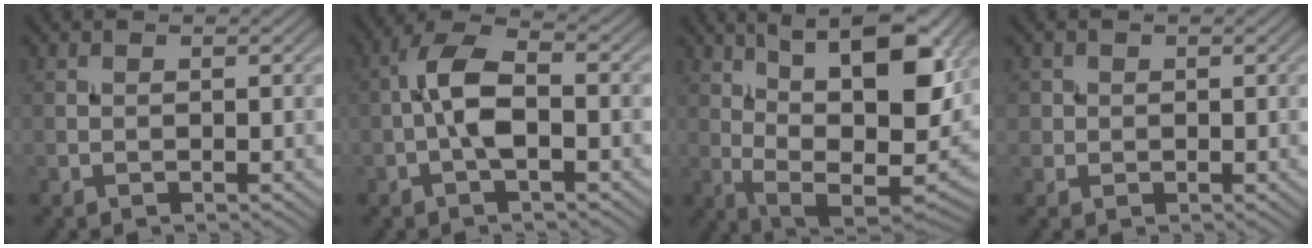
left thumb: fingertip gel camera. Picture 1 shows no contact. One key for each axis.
{"total": 6.1, "fx": -1.1, "fy": 2.4, "fz": 5.5, "tx": -0.109, "ty": 0.016, "tz": -0.032}
{"total": 16.2, "fx": 5.8, "fy": 6.9, "fz": 13.4, "tx": -0.222, "ty": -0.003, "tz": 0.099}
{"total": 1.5, "fx": 0.3, "fy": 1.5, "fz": 0.2, "tx": 0.000, "ty": -0.004, "tz": 0.004}